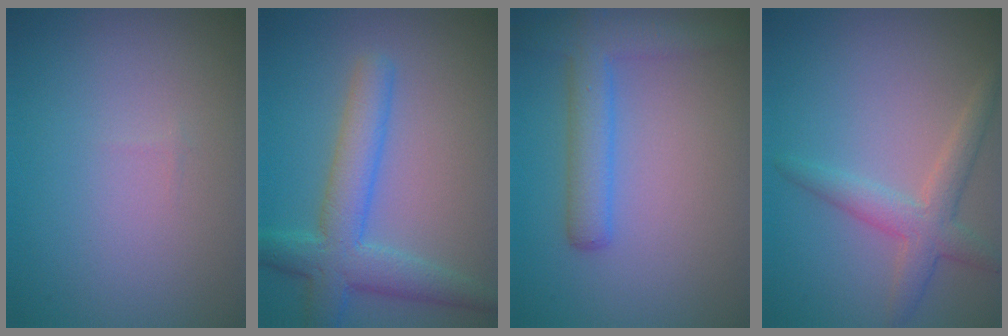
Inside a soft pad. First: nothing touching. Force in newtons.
{"total": 5.3, "press": 5.3, "slide": 0.2}
{"total": 4.8, "press": 4.8, "slide": 0.3}
{"total": 3.3, "press": 3.3, "slide": 0.1}